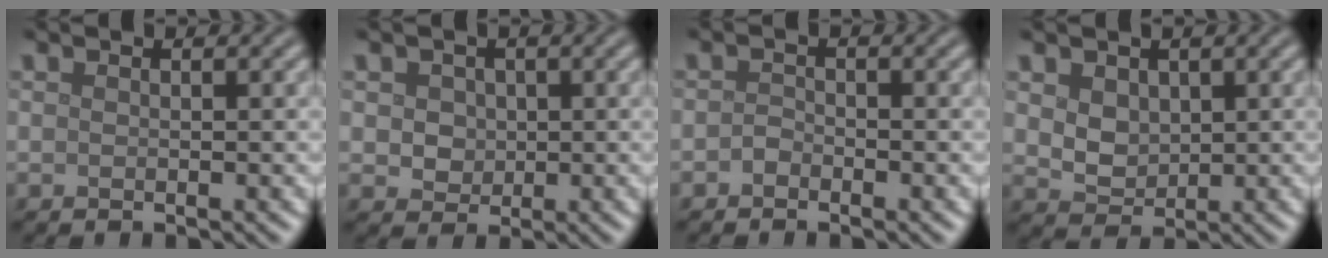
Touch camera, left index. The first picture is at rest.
{"total": 3.1, "force": [0.9, 2.6, 1.6], "torque": [-0.024, 0.011, 0.010]}
{"total": 0.9, "force": [-0.6, 0.6, 0.4], "torque": [-0.007, 0.002, -0.014]}
{"total": 3.2, "force": [1.2, 2.4, 1.7], "torque": [-0.044, -0.001, 0.025]}